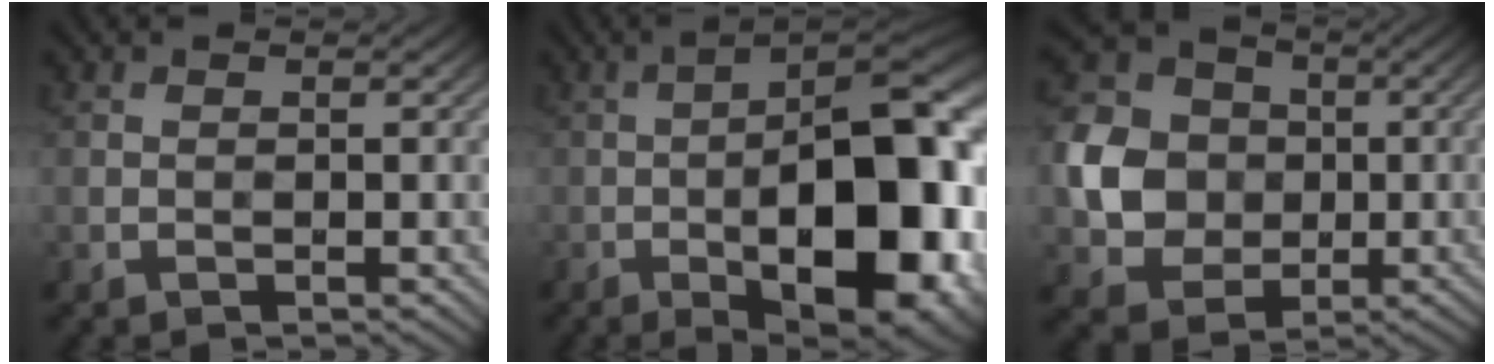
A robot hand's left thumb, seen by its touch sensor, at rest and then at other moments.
{"total": 19.6, "force": [-4.8, 7.6, 17.5], "torque": [-0.236, 0.008, -0.073]}
{"total": 10.5, "force": [-0.5, 9.1, 5.2], "torque": [-0.134, -0.001, -0.022]}